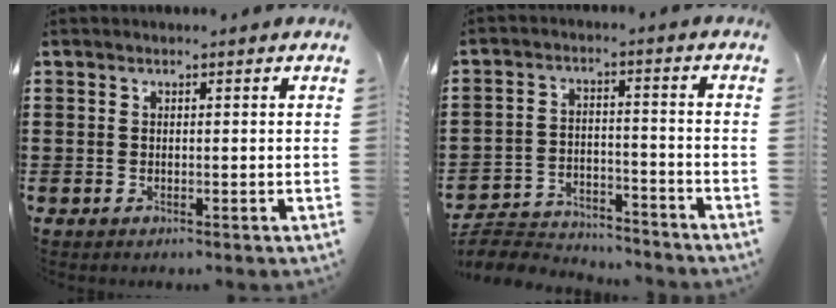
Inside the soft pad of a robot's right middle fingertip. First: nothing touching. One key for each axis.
{"total": 4.6, "fx": -4.5, "fy": 0.8, "fz": 0.6, "tx": -0.021, "ty": 0.005, "tz": -0.096}